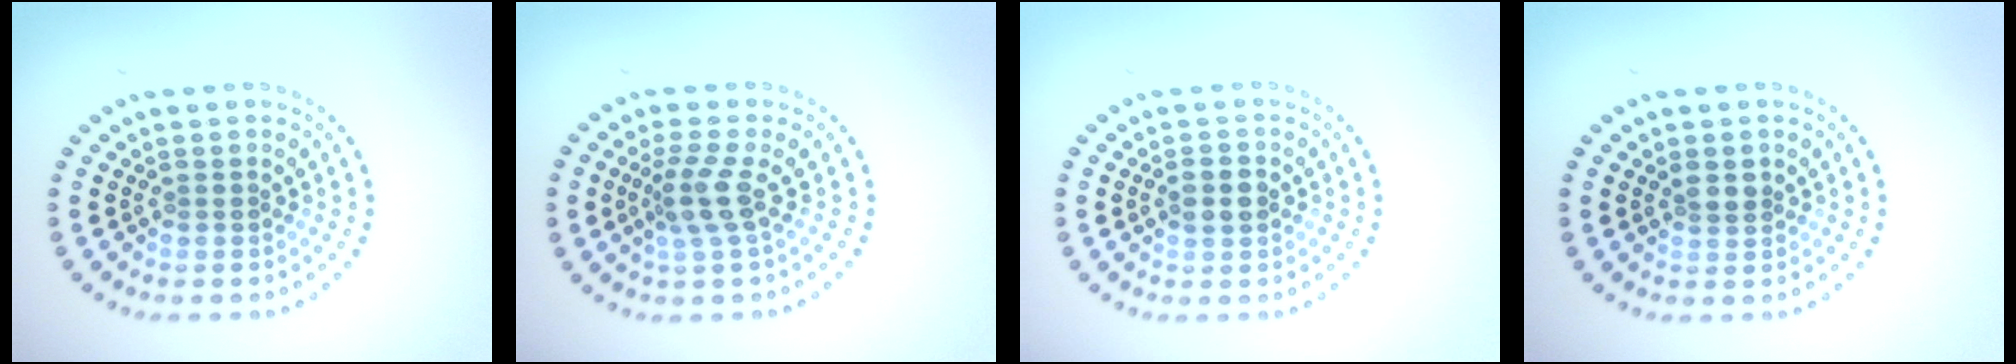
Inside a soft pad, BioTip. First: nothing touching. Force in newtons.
{"total": 2.8, "press": 2.1, "slide": 1.9}
{"total": 2.6, "press": 2.6, "slide": 0.1}
{"total": 1.7, "press": 1.5, "slide": 0.7}